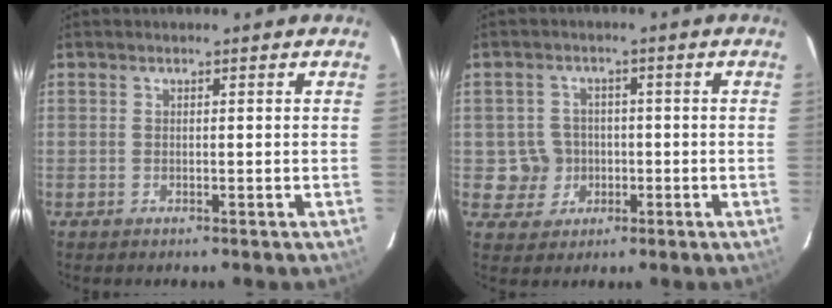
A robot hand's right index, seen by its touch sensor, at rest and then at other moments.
{"total": 5.4, "force": [-0.8, 5.2, 0.6], "torque": [-0.021, 0.018, -0.003]}